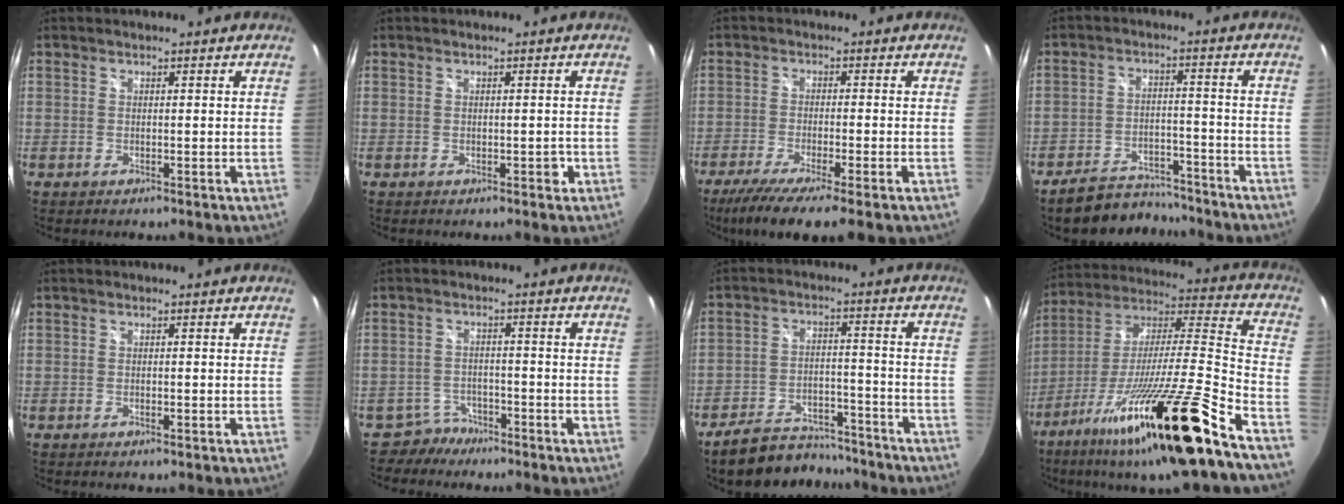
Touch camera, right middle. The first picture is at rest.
{"total": 1.3, "force": [-0.6, 1.0, 0.5], "torque": [-0.005, 0.001, -0.005]}
{"total": 10.0, "force": [-7.5, 0.3, 6.6], "torque": [-0.138, -0.038, -0.126]}
{"total": 10.9, "force": [-9.9, 3.5, 3.1], "torque": [-0.078, 0.011, -0.141]}
{"total": 0.7, "force": [-0.4, 0.3, 0.5], "torque": [-0.007, 0.001, -0.006]}
{"total": 3.6, "force": [-2.9, 2.1, -0.5], "torque": [0.004, 0.012, -0.051]}
{"total": 13.5, "force": [-11.9, 4.5, 4.6], "torque": [-0.104, 0.006, -0.171]}
{"total": 26.9, "force": [-17.6, 0.1, 20.4], "torque": [-0.331, -0.051, -0.297]}